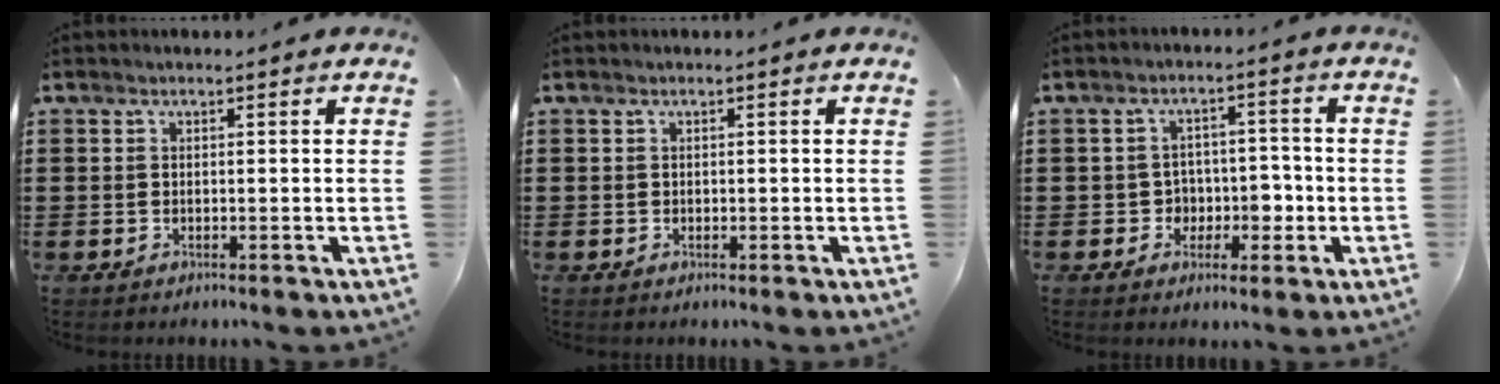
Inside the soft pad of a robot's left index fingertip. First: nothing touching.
{"total": 0.0}
{"total": 4.8, "force": [-1.0, 4.3, 1.8], "torque": [-0.033, 0.002, -0.025]}